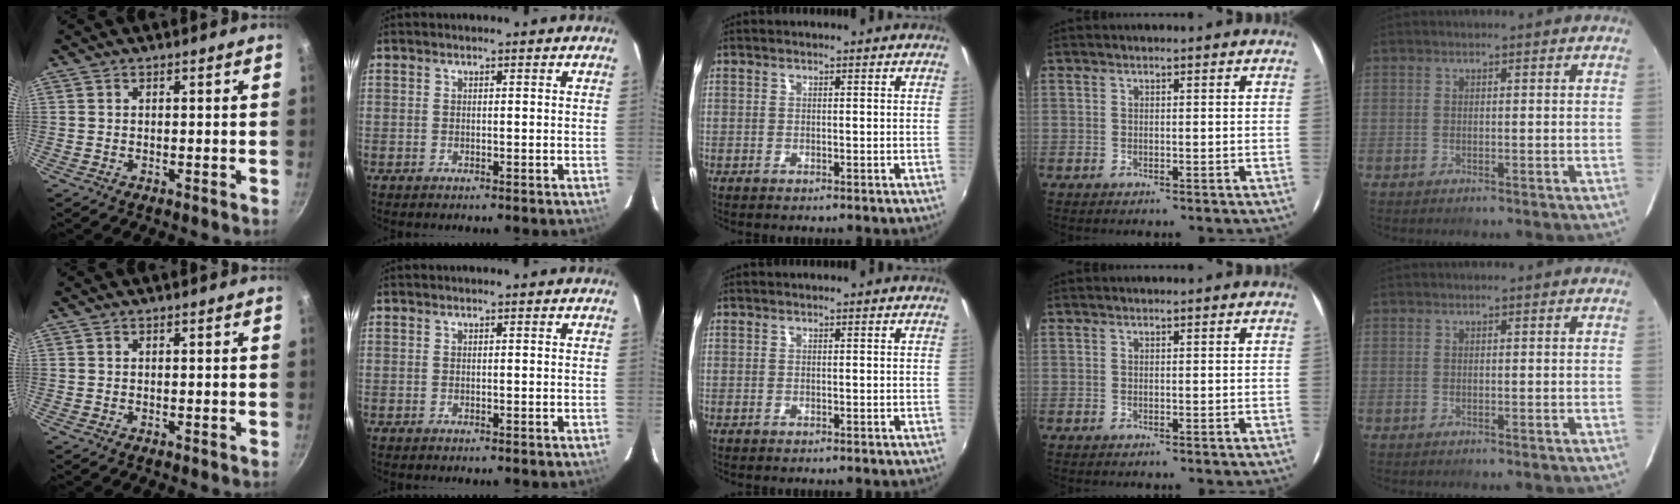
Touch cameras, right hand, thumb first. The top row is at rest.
{}